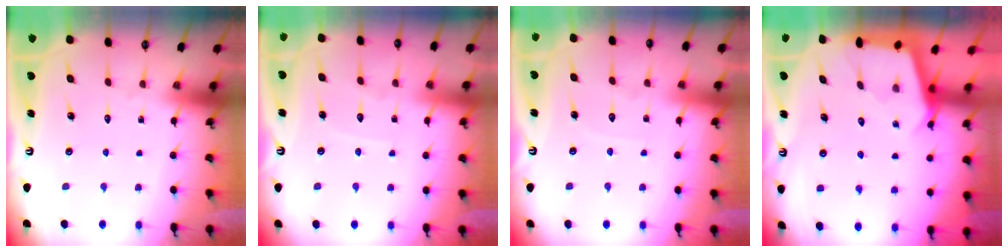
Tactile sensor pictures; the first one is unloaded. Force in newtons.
{"total": 4.9, "press": 4.9, "slide": 0.4}
{"total": 3.8, "press": 3.8, "slide": 0.3}
{"total": 2.6, "press": 2.6, "slide": 0.4}